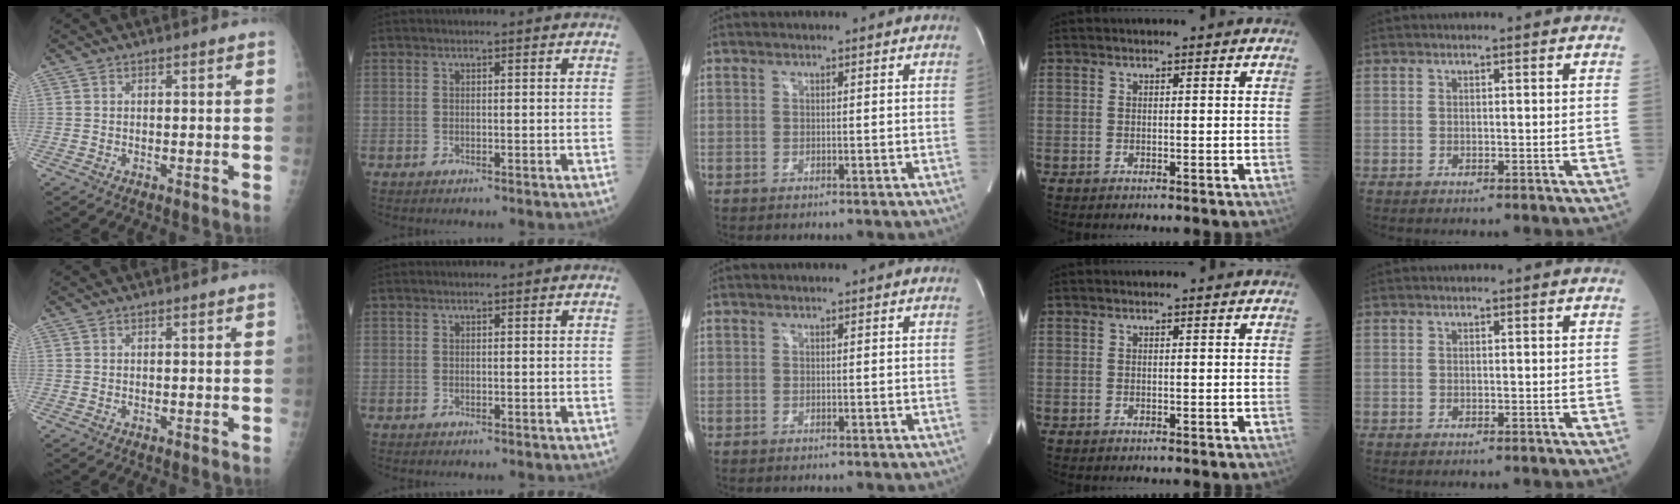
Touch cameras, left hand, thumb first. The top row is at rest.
{}